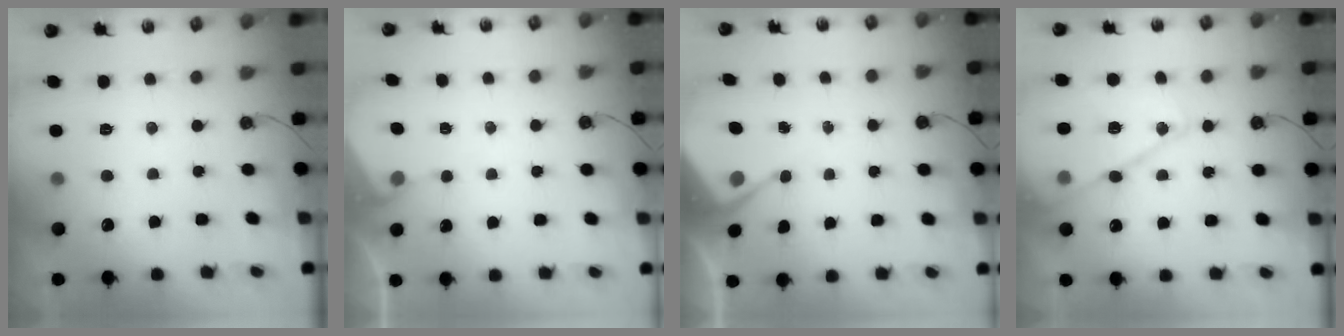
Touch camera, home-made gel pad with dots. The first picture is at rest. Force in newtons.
{"total": 3.4, "press": 3.4, "slide": 0.4}
{"total": 5.2, "press": 5.2, "slide": 0.6}
{"total": 16.1, "press": 16.0, "slide": 1.6}